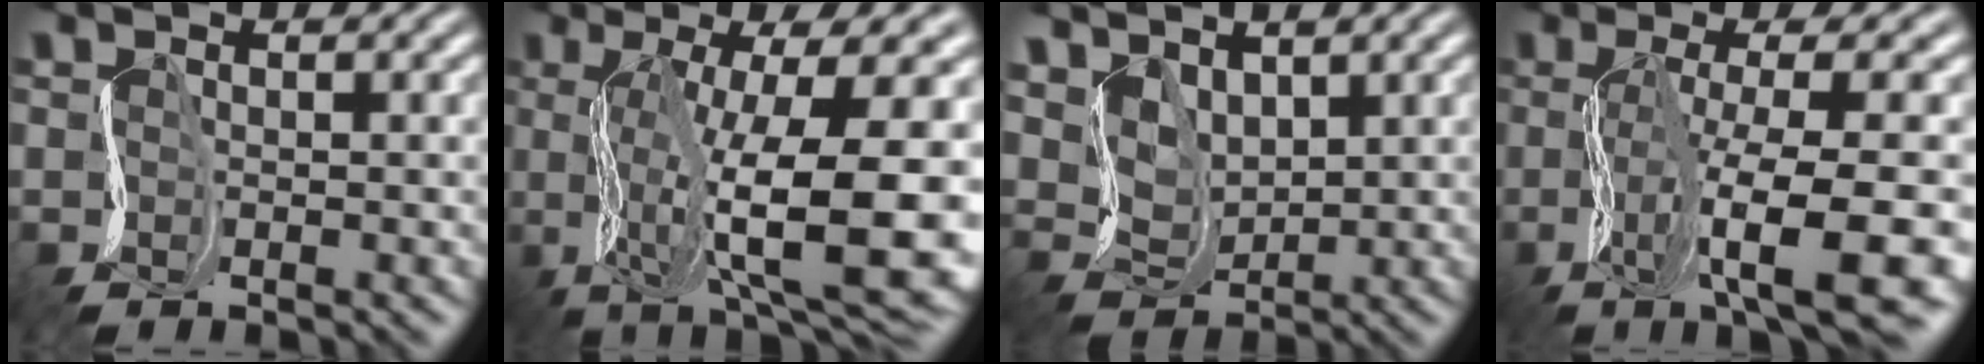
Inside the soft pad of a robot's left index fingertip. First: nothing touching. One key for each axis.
{"total": 14.4, "fx": -0.6, "fy": 4.1, "fz": 13.8, "tx": -0.214, "ty": 0.006, "tz": 0.012}
{"total": 3.9, "fx": 3.0, "fy": 2.3, "fz": 1.1, "tx": -0.043, "ty": 0.000, "tz": 0.065}
{"total": 10.7, "fx": -2.8, "fy": 2.7, "fz": 9.9, "tx": -0.165, "ty": 0.000, "tz": -0.041}